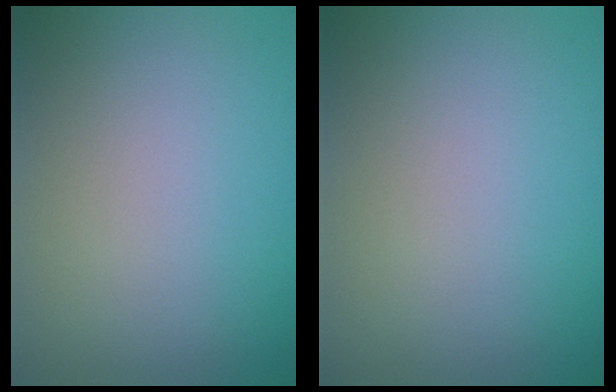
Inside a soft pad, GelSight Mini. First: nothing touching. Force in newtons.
{"total": 0.0}